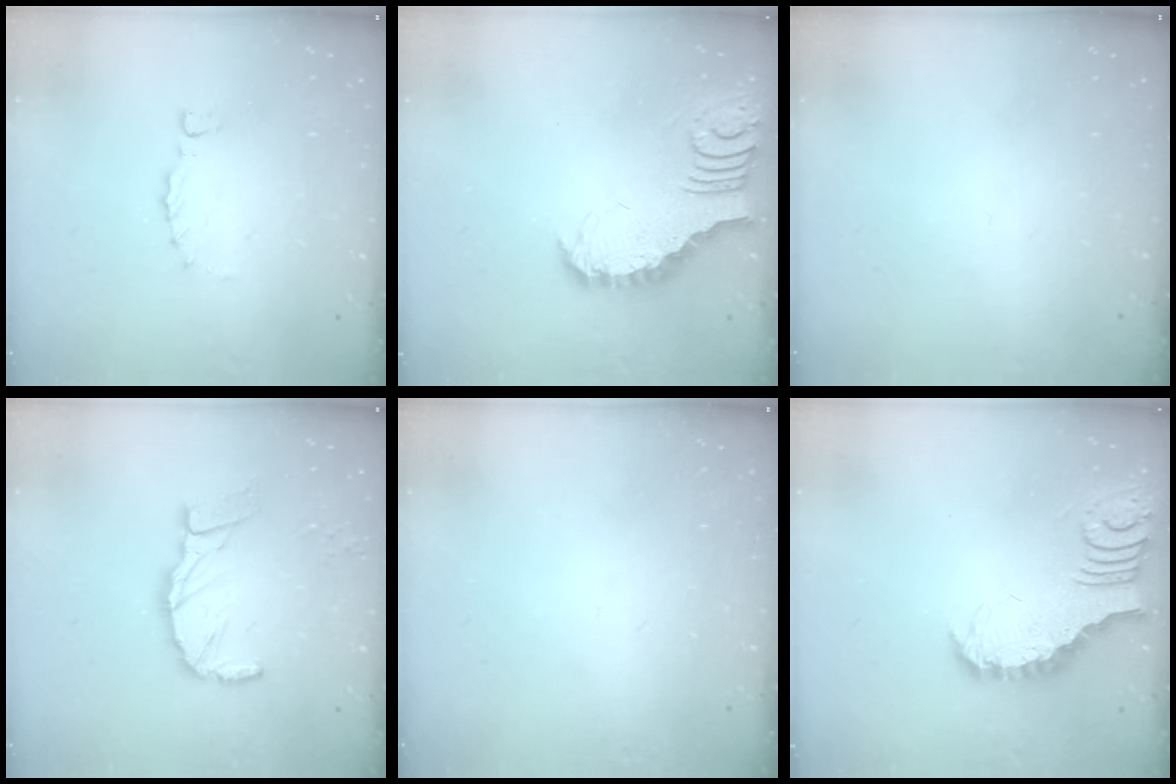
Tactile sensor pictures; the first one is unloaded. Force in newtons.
{"total": 4.0, "press": 3.9, "slide": 0.4}
{"total": 0.0}
{"total": 10.9, "press": 10.8, "slide": 1.3}
{"total": 0.0}
{"total": 4.0, "press": 3.9, "slide": 0.4}